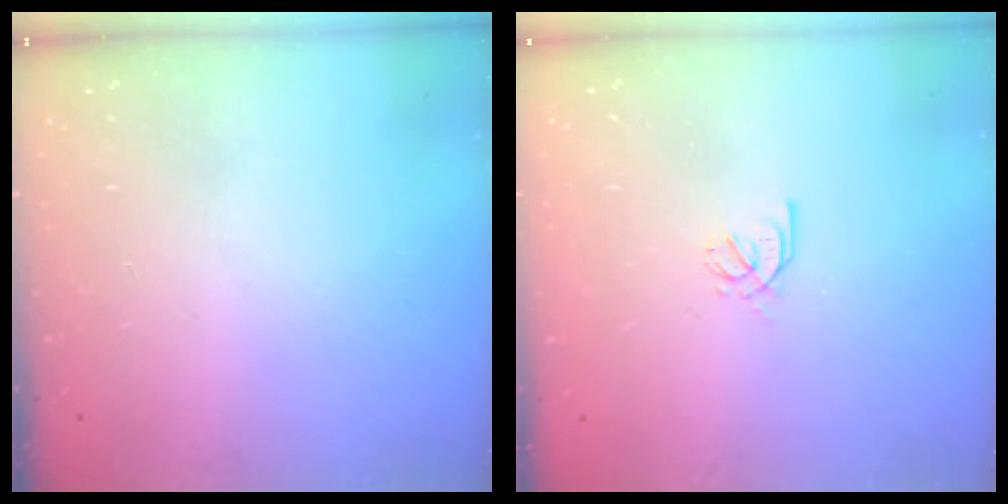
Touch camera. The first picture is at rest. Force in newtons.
{"total": 1.7, "press": 1.6, "slide": 0.5}